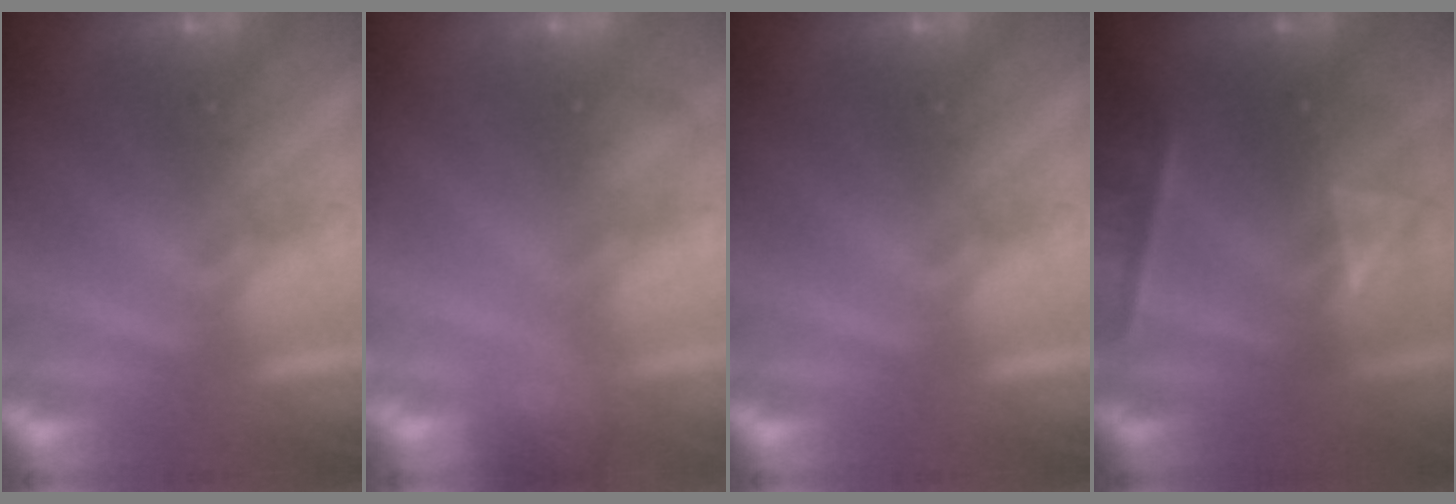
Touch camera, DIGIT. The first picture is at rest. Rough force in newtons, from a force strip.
{"total": 2.5}
{"total": 0.0}
{"total": 2.3}